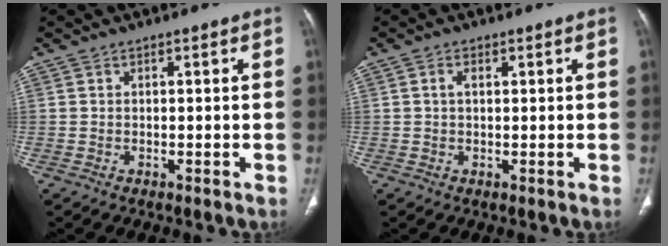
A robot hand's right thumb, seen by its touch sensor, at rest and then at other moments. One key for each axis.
{"total": 1.7, "fx": 0.5, "fy": 1.0, "fz": 1.3, "tx": -0.028, "ty": 0.007, "tz": 0.009}